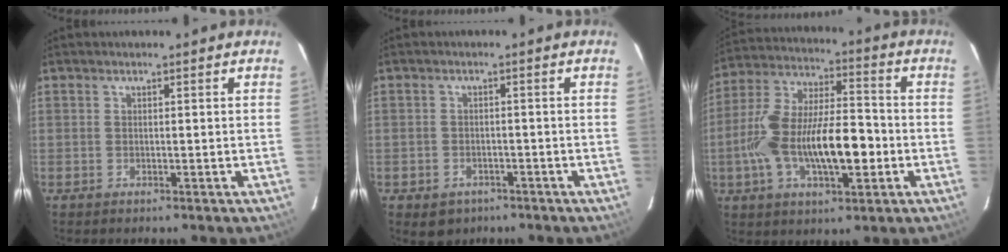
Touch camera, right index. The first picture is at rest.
{"total": 4.5, "force": [-2.6, 3.5, 1.3], "torque": [-0.035, 0.003, -0.029]}
{"total": 18.2, "force": [-4.3, 6.9, 16.3], "torque": [-0.309, 0.002, -0.074]}